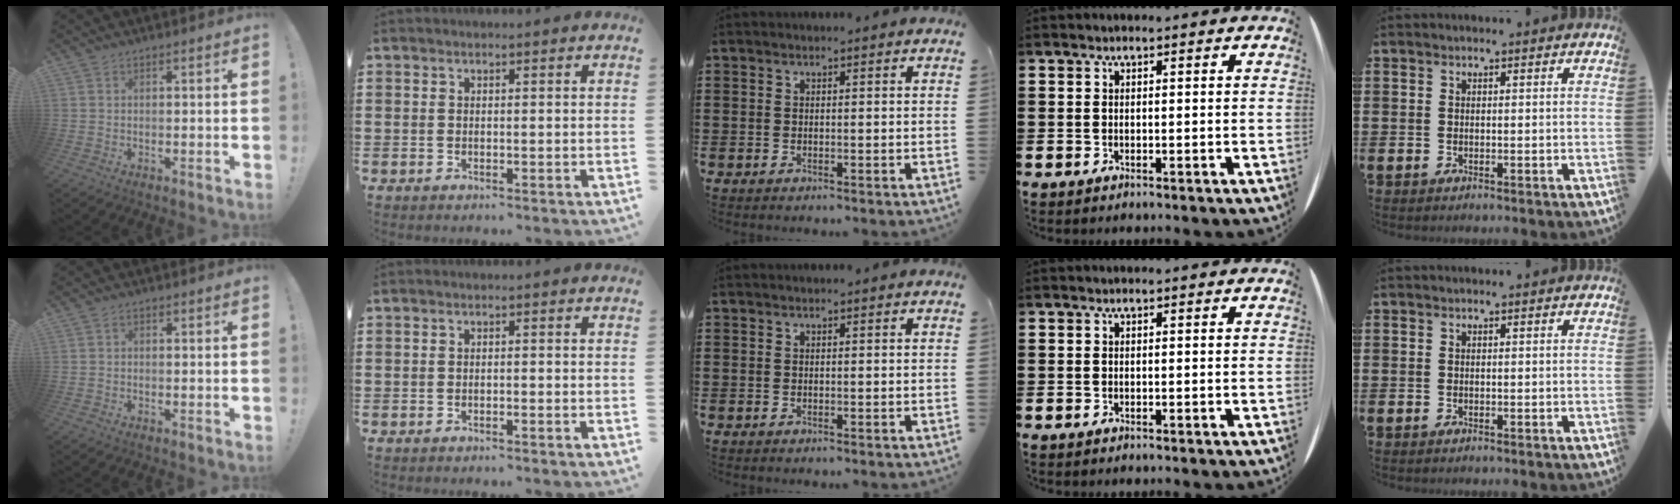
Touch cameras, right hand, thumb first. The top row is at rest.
{"thumb": {"total": 0.8, "force": [-0.6, 0.1, 0.4], "torque": [-0.006, 0.001, -0.011]}, "index": {"total": 0.6, "force": [-0.6, 0.0, 0.2], "torque": [-0.004, -0.002, -0.012]}}